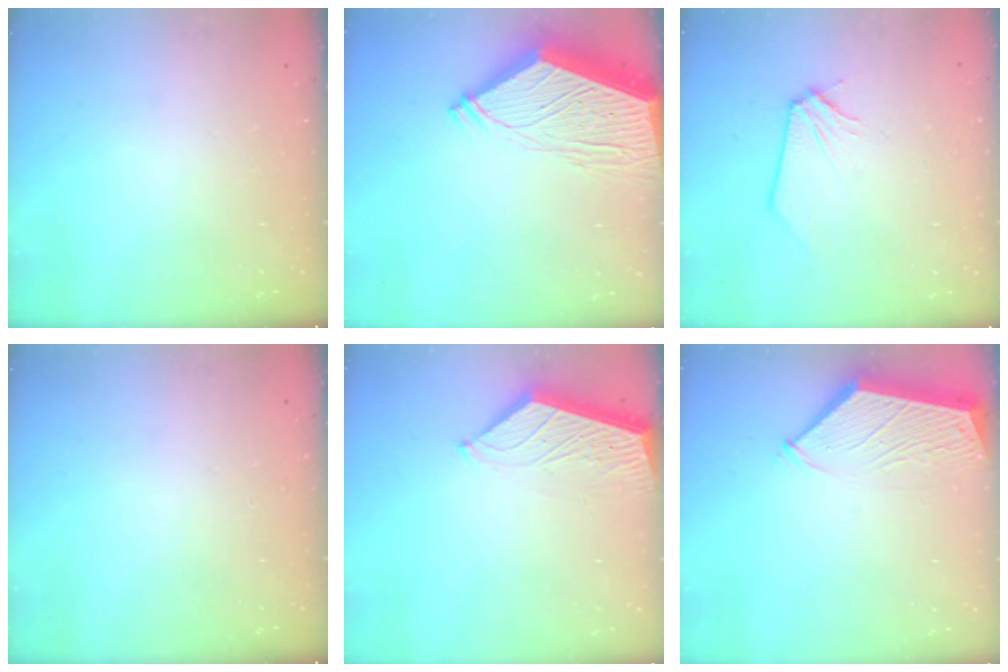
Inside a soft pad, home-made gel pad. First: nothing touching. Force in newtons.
{"total": 13.7, "press": 13.6, "slide": 1.7}
{"total": 0.0}
{"total": 0.0}
{"total": 3.7, "press": 3.7, "slide": 0.5}
{"total": 3.6, "press": 3.5, "slide": 0.5}